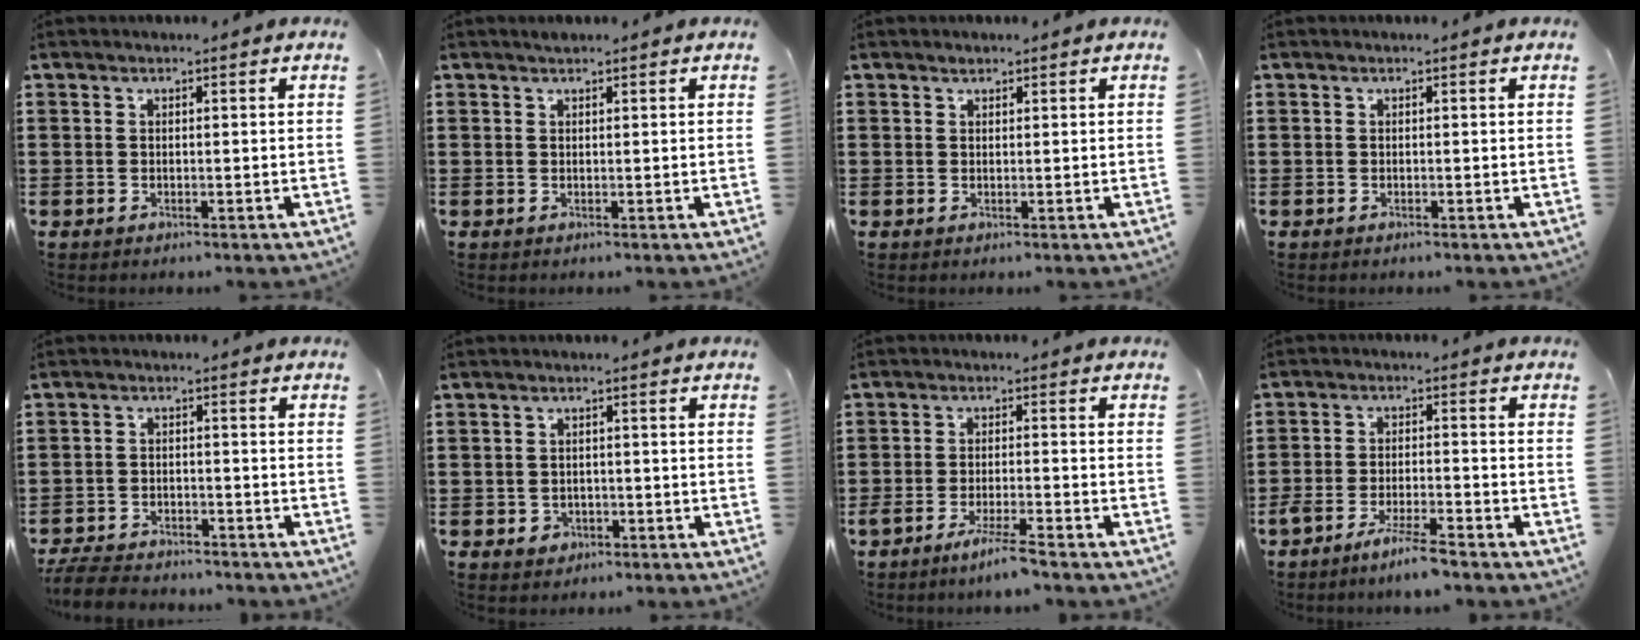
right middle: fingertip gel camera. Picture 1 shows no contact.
{"total": 0.5, "force": [0.5, 0.2, 0.0], "torque": [-0.001, 0.001, 0.010]}
{"total": 0.7, "force": [0.6, 0.3, -0.1], "torque": [-0.001, -0.001, 0.012]}
{"total": 0.0}
{"total": 5.2, "force": [-5.0, 0.9, 1.0], "torque": [-0.025, 0.005, -0.102]}
{"total": 1.5, "force": [-0.7, 1.2, 0.5], "torque": [-0.013, 0.001, -0.016]}
{"total": 4.2, "force": [-3.2, -0.2, 2.7], "torque": [-0.055, -0.013, -0.059]}
{"total": 5.2, "force": [-4.3, 0.1, 2.9], "torque": [-0.059, -0.010, -0.081]}